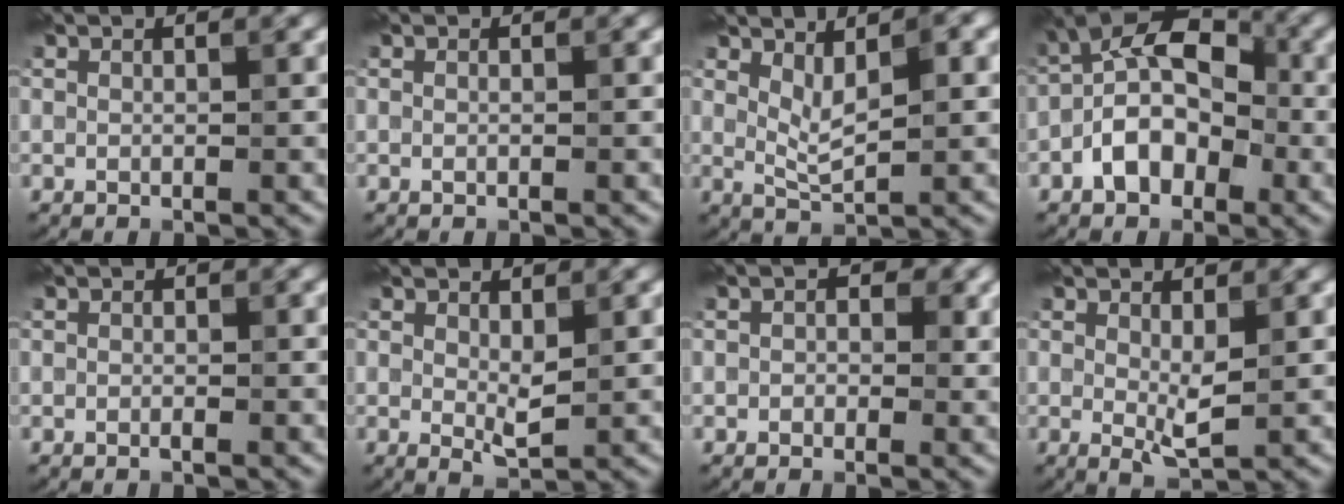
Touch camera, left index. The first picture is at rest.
{"total": 0.6, "force": [-0.5, -0.2, -0.3], "torque": [-0.001, -0.002, -0.002]}
{"total": 2.8, "force": [0.8, 1.0, 2.6], "torque": [-0.054, -0.003, 0.023]}
{"total": 7.0, "force": [-2.7, 4.4, 4.7], "torque": [-0.081, 0.013, -0.053]}
{"total": 0.8, "force": [-0.8, -0.1, -0.2], "torque": [-0.001, -0.003, -0.005]}
{"total": 1.3, "force": [0.1, 0.5, 1.2], "torque": [-0.027, -0.008, 0.013]}
{"total": 2.0, "force": [-0.1, 1.7, 1.0], "torque": [-0.003, -0.003, -0.002]}
{"total": 1.7, "force": [-0.1, 0.4, 1.6], "torque": [-0.036, -0.012, 0.008]}